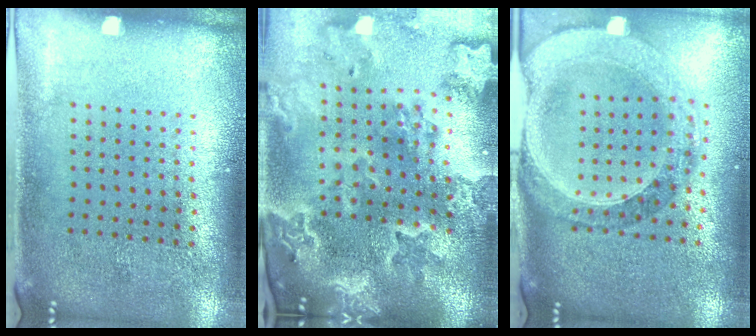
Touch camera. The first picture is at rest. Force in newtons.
{"total": 4.0, "press": 3.4, "slide": 2.0}
{"total": 1.6, "press": 1.5, "slide": 0.5}